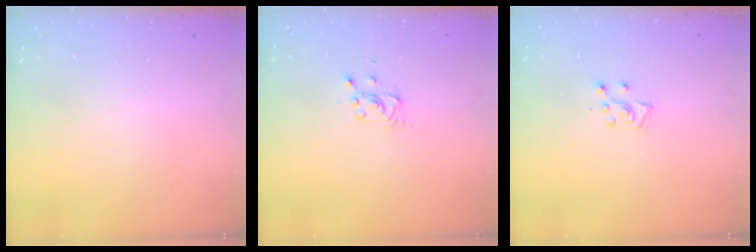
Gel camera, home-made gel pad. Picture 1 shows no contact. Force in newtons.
{"total": 3.3, "press": 3.3, "slide": 0.4}
{"total": 6.3, "press": 6.3, "slide": 0.3}